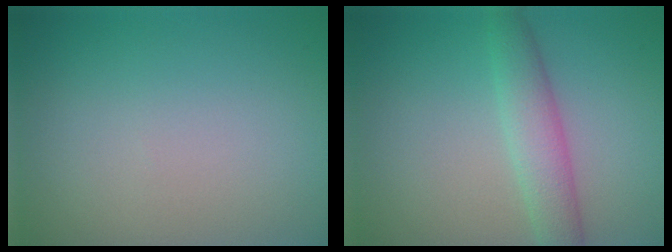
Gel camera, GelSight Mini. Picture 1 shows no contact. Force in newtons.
{"total": 3.4, "press": 3.4, "slide": 0.0}